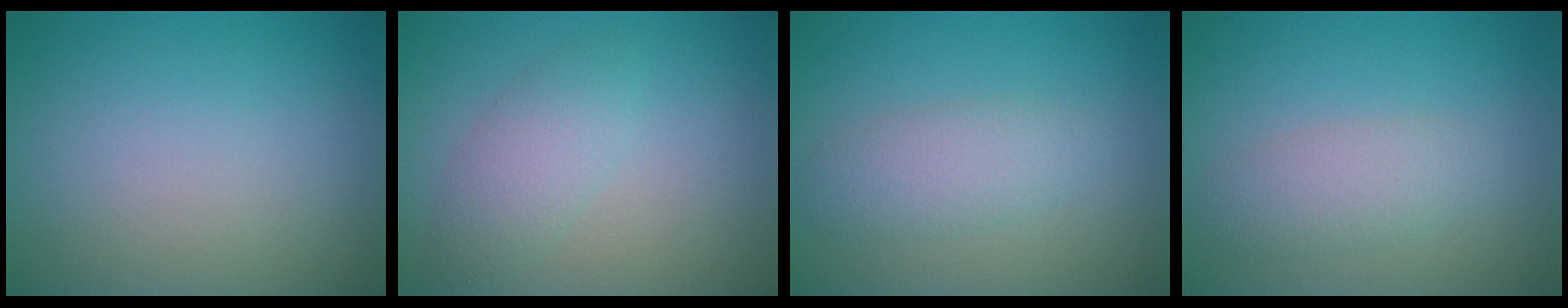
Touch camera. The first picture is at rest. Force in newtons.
{"total": 2.7, "press": 2.7, "slide": 0.0}
{"total": 2.9, "press": 2.9, "slide": 0.1}
{"total": 2.7, "press": 2.7, "slide": 0.0}